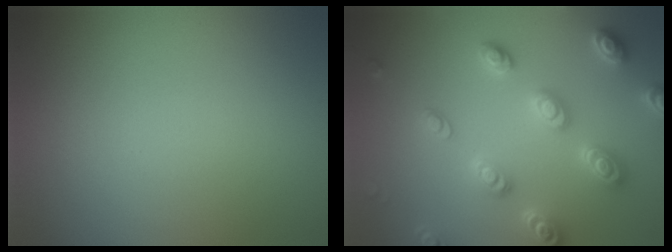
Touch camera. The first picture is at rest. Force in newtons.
{"total": 5.0, "press": 4.9, "slide": 1.0}